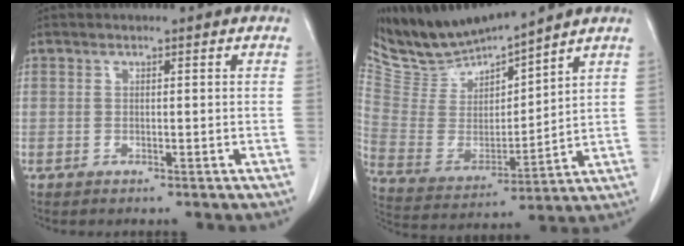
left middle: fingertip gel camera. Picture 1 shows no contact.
{"total": 11.6, "force": [11.4, 0.4, 2.1], "torque": [-0.058, -0.008, 0.238]}